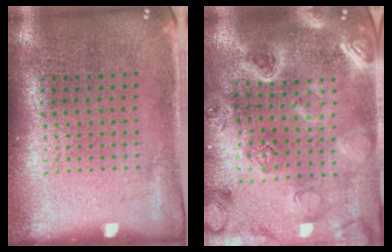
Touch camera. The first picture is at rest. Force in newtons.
{"total": 2.7, "press": 2.6, "slide": 0.4}